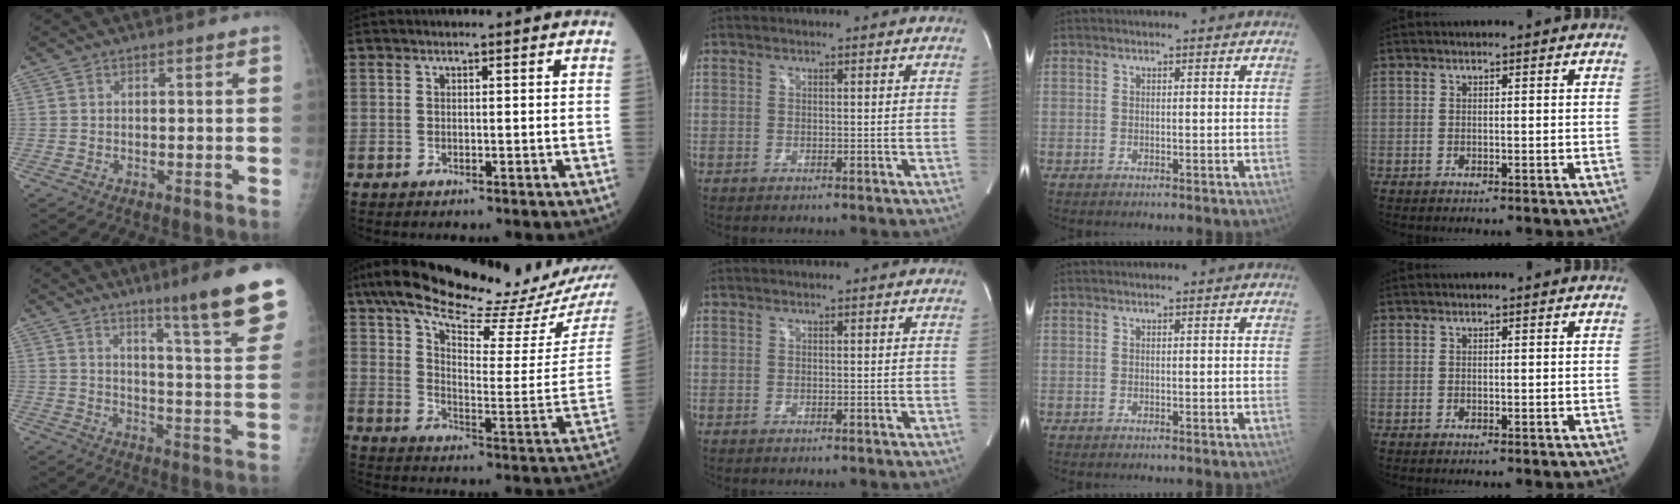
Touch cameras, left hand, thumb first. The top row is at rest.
{"thumb": {"total": 16.9, "force": [11.7, 0.6, 12.3], "torque": [-0.137, -0.077, 0.160]}, "index": {"total": 22.5, "force": [18.4, 1.0, 12.8], "torque": [-0.207, -0.043, 0.268]}}